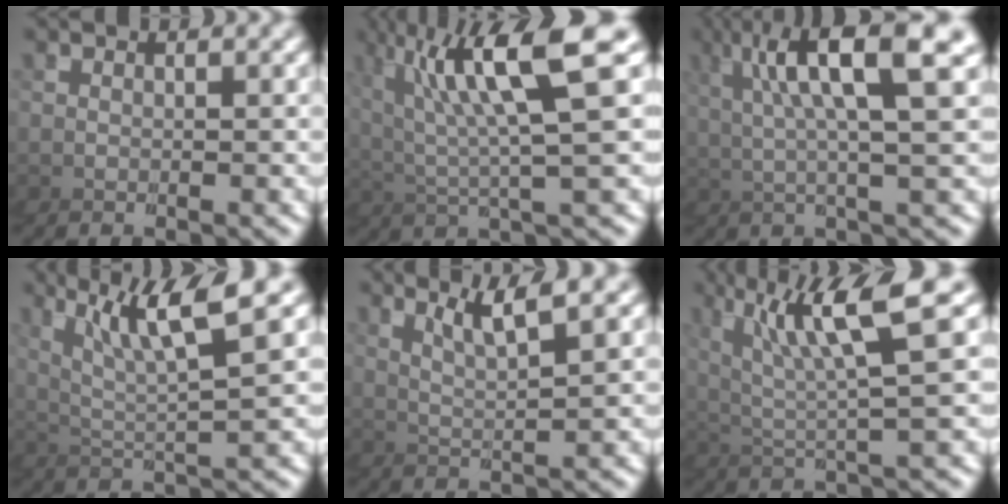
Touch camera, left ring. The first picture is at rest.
{"total": 7.3, "force": [4.4, 1.1, 5.7], "torque": [-0.134, 0.041, 0.062]}
{"total": 5.7, "force": [4.1, -0.4, 4.0], "torque": [-0.074, 0.038, 0.051]}
{"total": 5.7, "force": [5.3, -1.9, 1.0], "torque": [-0.056, 0.036, 0.070]}
{"total": 4.5, "force": [3.5, -2.5, -1.2], "torque": [-0.017, 0.019, 0.048]}
{"total": 5.5, "force": [4.6, -0.7, 3.0], "torque": [-0.088, 0.038, 0.064]}